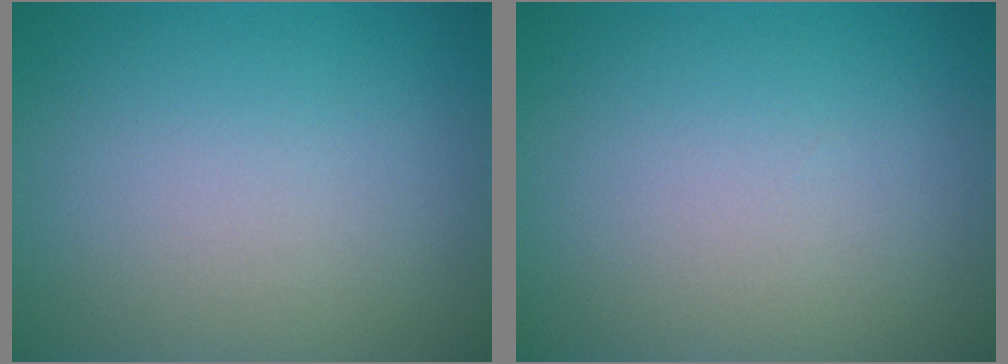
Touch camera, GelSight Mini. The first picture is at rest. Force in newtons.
{"total": 0.0}